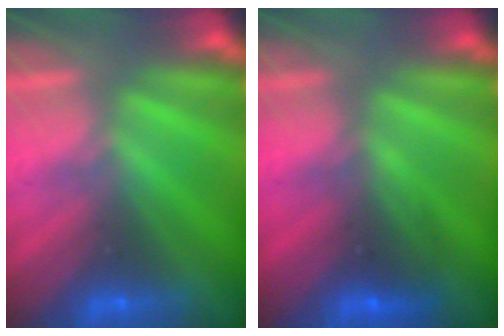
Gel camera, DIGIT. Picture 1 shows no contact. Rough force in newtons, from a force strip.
{"total": 2.7}